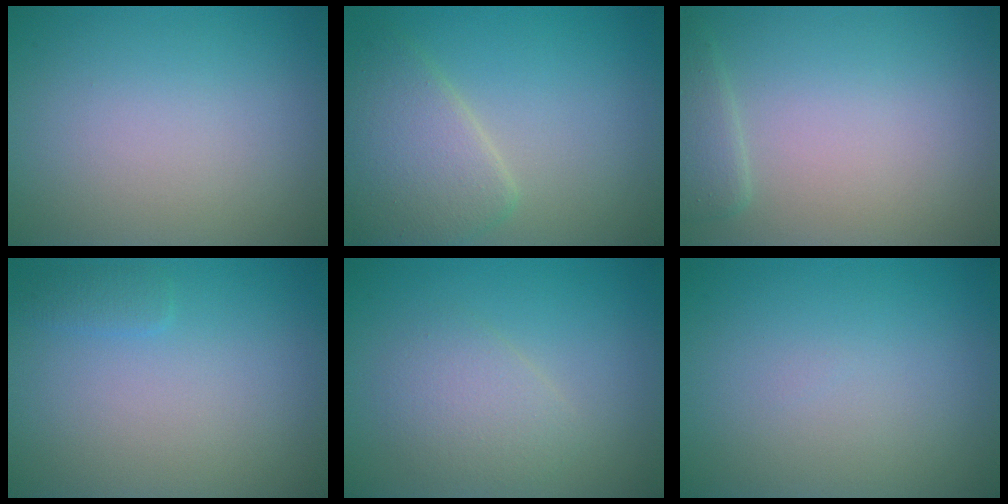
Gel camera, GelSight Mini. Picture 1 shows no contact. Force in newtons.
{"total": 4.7, "press": 4.7, "slide": 0.2}
{"total": 1.2, "press": 1.2, "slide": 0.1}
{"total": 0.9, "press": 0.9, "slide": 0.1}
{"total": 2.6, "press": 2.6, "slide": 0.1}
{"total": 0.0}